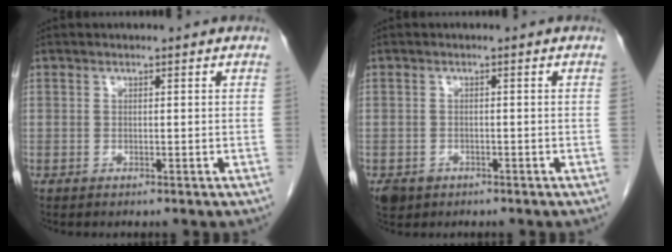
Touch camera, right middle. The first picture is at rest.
{"total": 3.1, "force": [-1.9, 2.4, 0.8], "torque": [-0.015, 0.000, -0.027]}